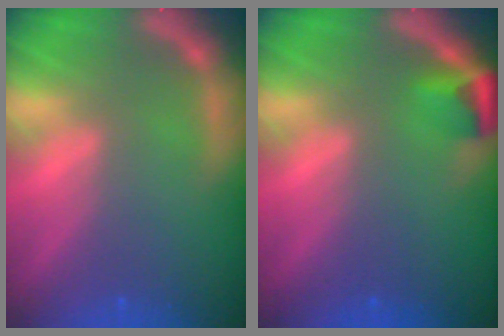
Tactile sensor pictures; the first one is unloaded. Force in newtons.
{"total": 2.4}